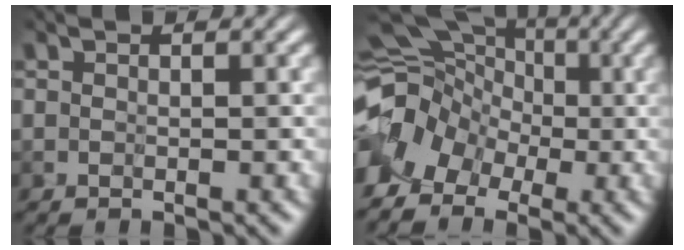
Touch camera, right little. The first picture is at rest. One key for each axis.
{"total": 6.3, "fx": -2.5, "fy": 5.2, "fz": 2.7, "tx": -0.045, "ty": -0.003, "tz": -0.053}